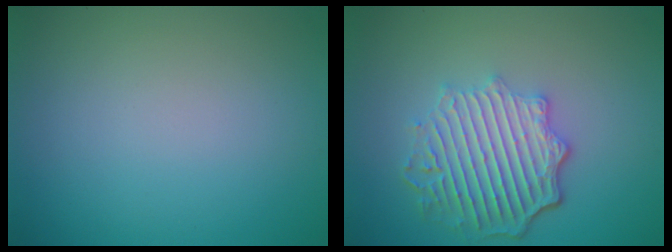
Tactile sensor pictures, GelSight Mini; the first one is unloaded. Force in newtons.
{"total": 5.9, "press": 4.6, "slide": 3.7}